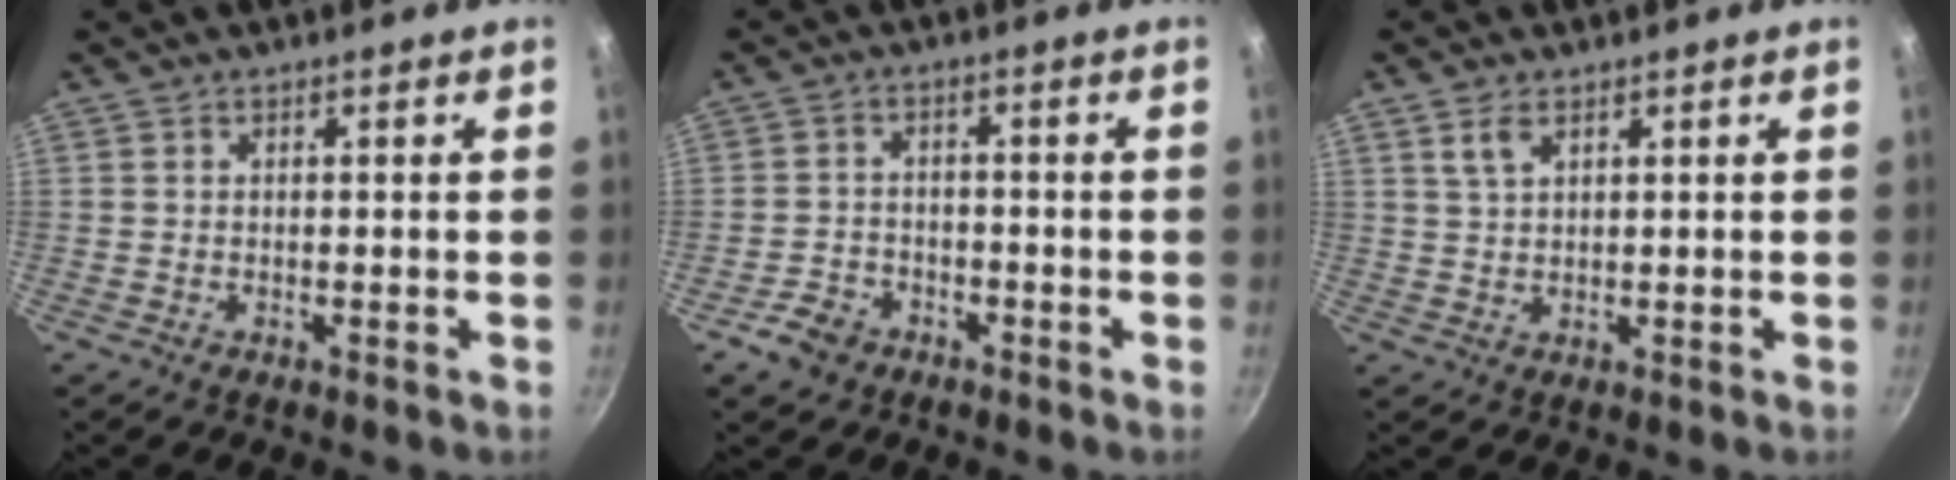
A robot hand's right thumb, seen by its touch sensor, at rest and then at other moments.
{"total": 5.2, "force": [-3.2, 3.6, 2.0], "torque": [-0.032, 0.029, -0.054]}
{"total": 3.3, "force": [1.9, 1.7, 2.1], "torque": [-0.036, -0.005, 0.040]}